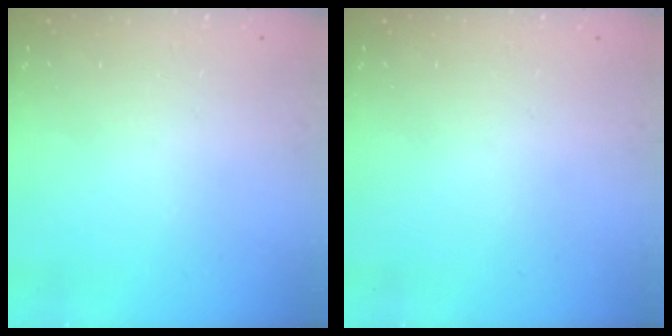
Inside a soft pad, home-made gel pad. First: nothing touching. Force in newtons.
{"total": 0.0}